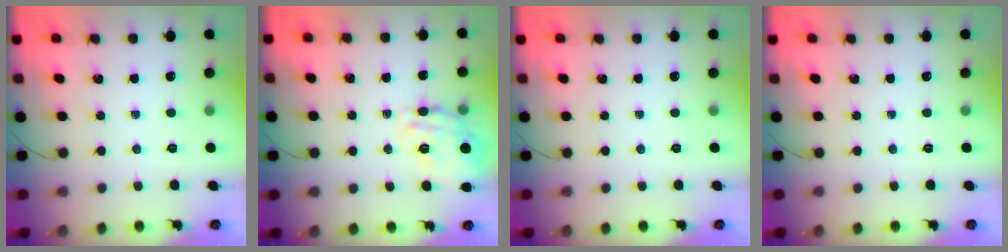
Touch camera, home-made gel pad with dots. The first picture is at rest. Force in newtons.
{"total": 9.6, "press": 9.4, "slide": 1.8}
{"total": 0.0}
{"total": 0.0}